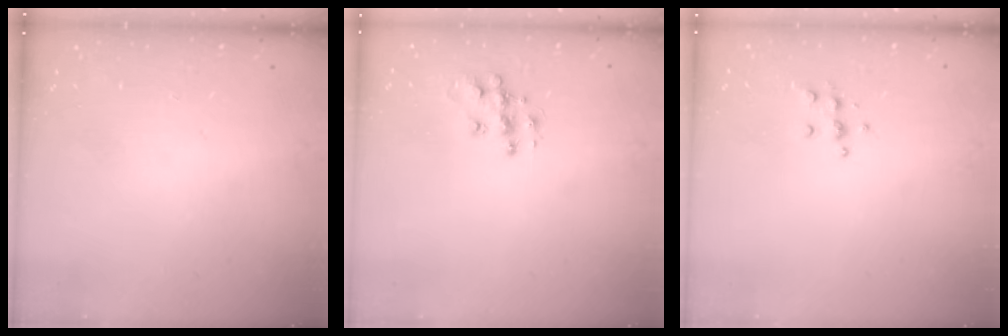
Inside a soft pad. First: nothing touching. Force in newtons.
{"total": 10.2, "press": 10.2, "slide": 0.7}
{"total": 5.6, "press": 5.6, "slide": 0.6}